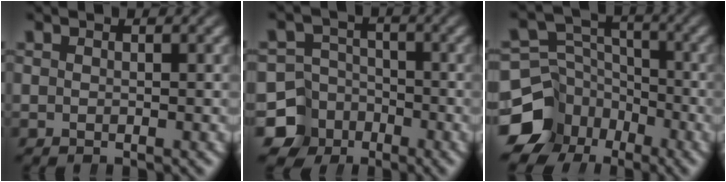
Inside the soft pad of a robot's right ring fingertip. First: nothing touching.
{"total": 10.2, "force": [-4.6, 8.7, 2.9], "torque": [-0.051, -0.053, -0.068]}
{"total": 11.6, "force": [-4.1, 9.8, 4.7], "torque": [-0.061, -0.041, -0.065]}